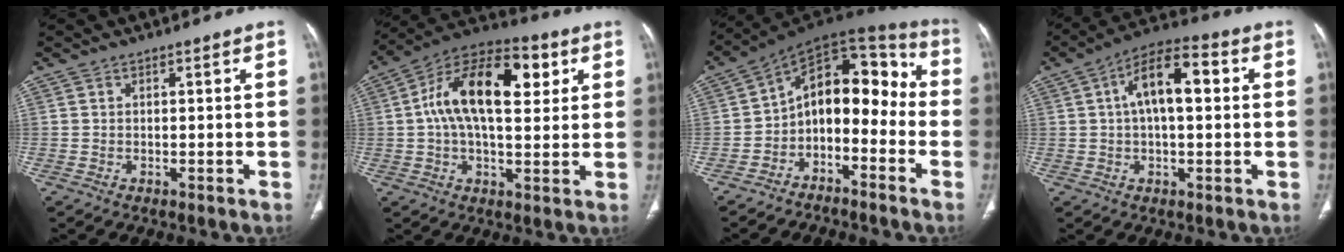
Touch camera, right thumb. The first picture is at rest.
{"total": 19.5, "force": [4.6, 10.0, 16.1], "torque": [-0.247, 0.019, 0.062]}
{"total": 14.8, "force": [-4.1, 9.4, 10.7], "torque": [-0.118, 0.097, -0.078]}
{"total": 11.6, "force": [2.1, 5.3, 10.0], "torque": [-0.166, 0.030, 0.026]}